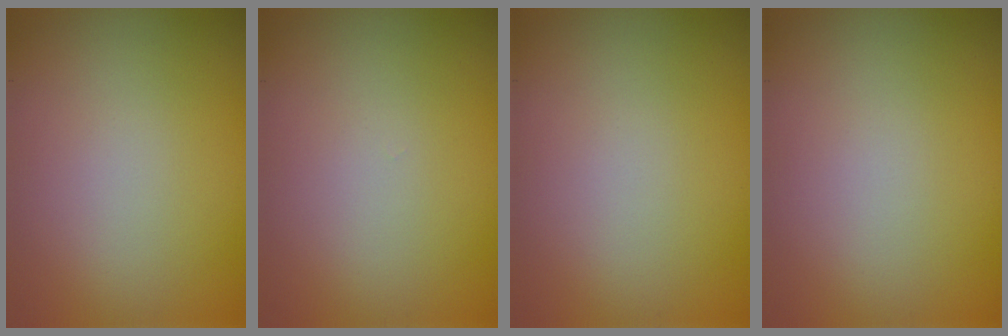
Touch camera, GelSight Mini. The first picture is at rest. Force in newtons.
{"total": 0.0}
{"total": 0.0}
{"total": 0.0}